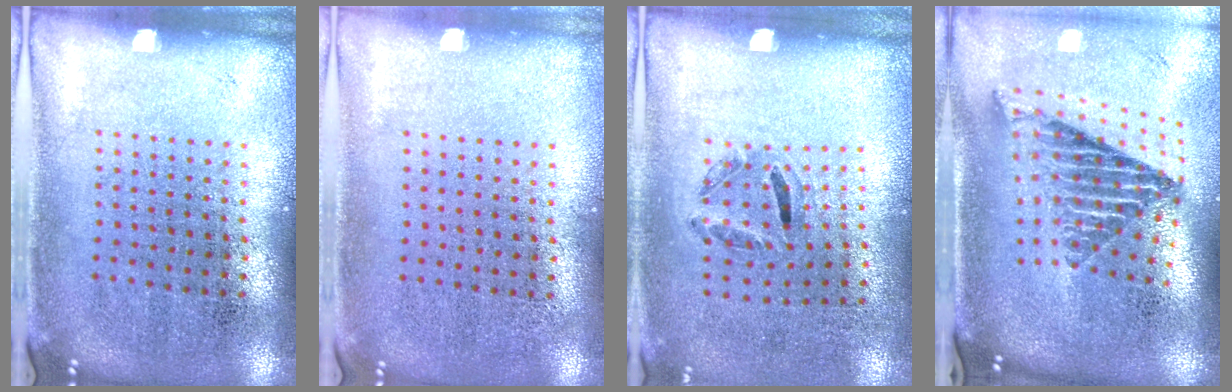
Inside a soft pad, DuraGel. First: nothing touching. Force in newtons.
{"total": 0.0}
{"total": 1.2, "press": 0.6, "slide": 1.0}
{"total": 2.7, "press": 1.7, "slide": 2.1}